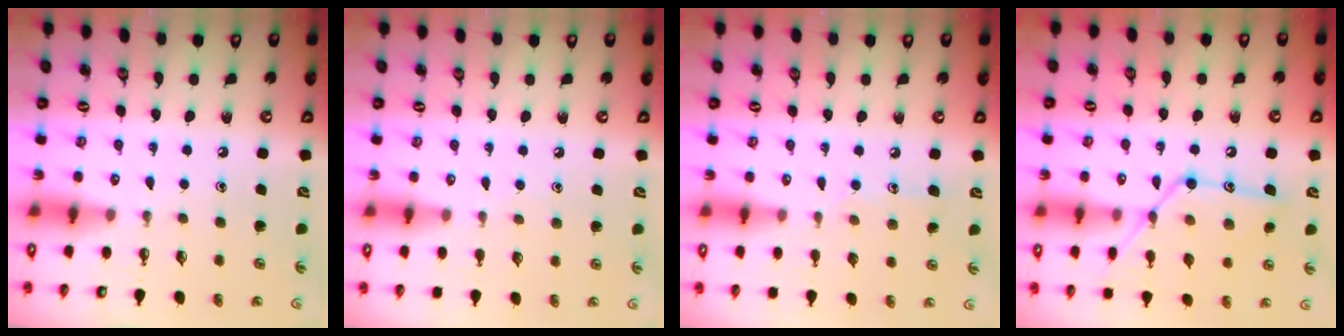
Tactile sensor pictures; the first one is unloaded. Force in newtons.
{"total": 3.8, "press": 3.8, "slide": 0.3}
{"total": 6.1, "press": 6.1, "slide": 0.0}
{"total": 16.4, "press": 16.4, "slide": 1.4}